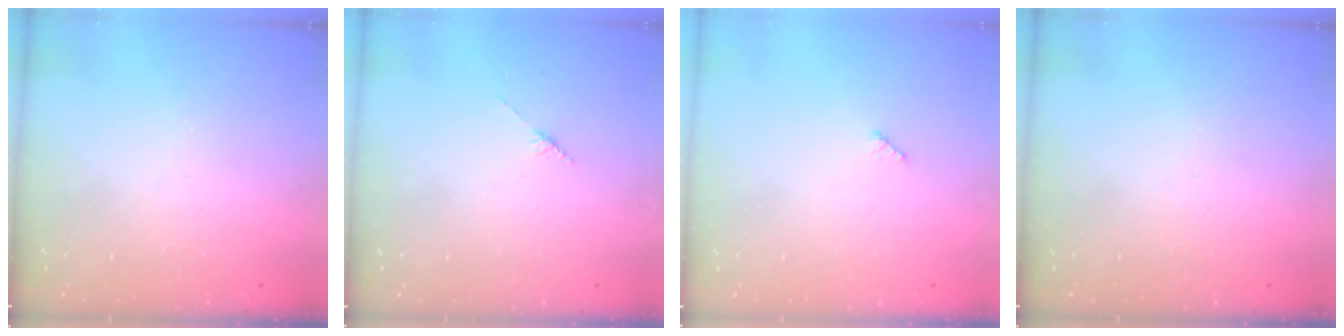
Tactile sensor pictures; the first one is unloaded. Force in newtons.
{"total": 2.8, "press": 2.8, "slide": 0.4}
{"total": 2.9, "press": 2.9, "slide": 0.4}
{"total": 0.0}